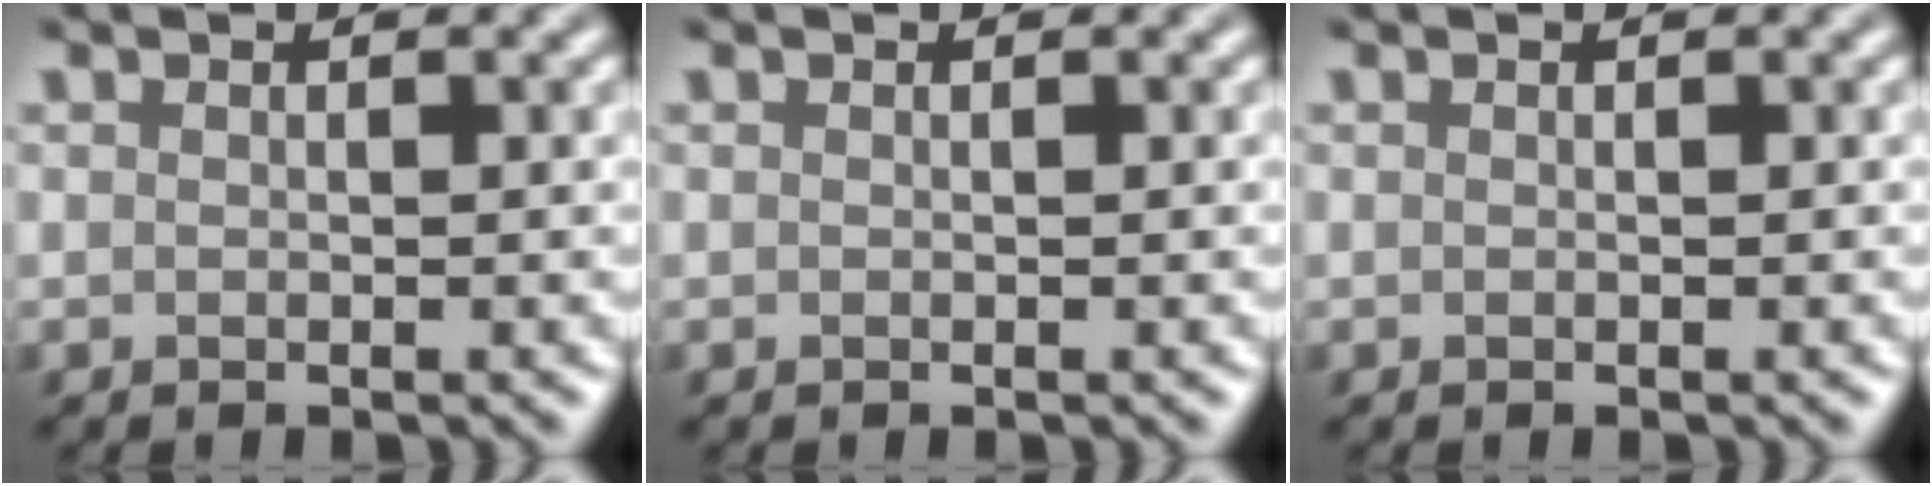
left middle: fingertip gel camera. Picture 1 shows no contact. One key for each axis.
{"total": 0.0}
{"total": 0.0}